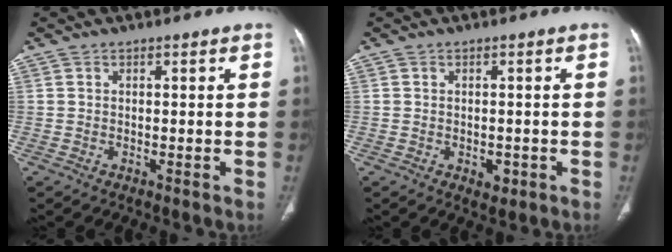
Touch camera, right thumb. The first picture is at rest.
{"total": 2.1, "force": [-0.7, 1.5, 1.3], "torque": [-0.007, 0.002, -0.004]}